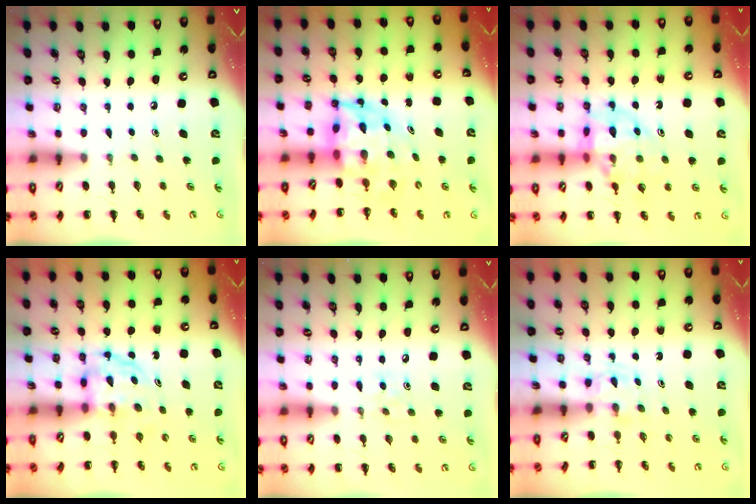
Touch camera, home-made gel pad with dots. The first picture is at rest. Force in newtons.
{"total": 6.5, "press": 6.2, "slide": 2.1}
{"total": 13.6, "press": 13.4, "slide": 2.5}
{"total": 3.9, "press": 3.9, "slide": 0.3}
{"total": 4.4, "press": 4.0, "slide": 1.7}
{"total": 1.7, "press": 1.4, "slide": 0.9}